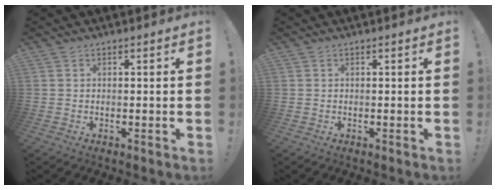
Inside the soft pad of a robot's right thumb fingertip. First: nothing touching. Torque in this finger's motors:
{"motor_torque": [-0.02, 0.02, 0.01, -0.01, 0.00]}